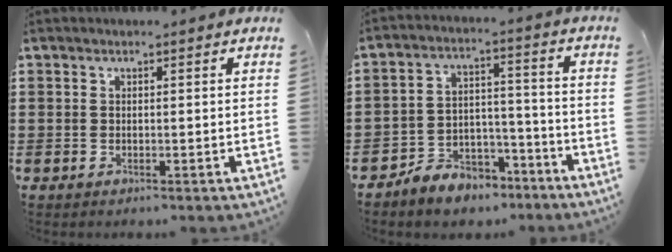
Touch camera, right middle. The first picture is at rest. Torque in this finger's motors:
{"motor_torque": [2.14, 0.00, 0.14, 0.07]}